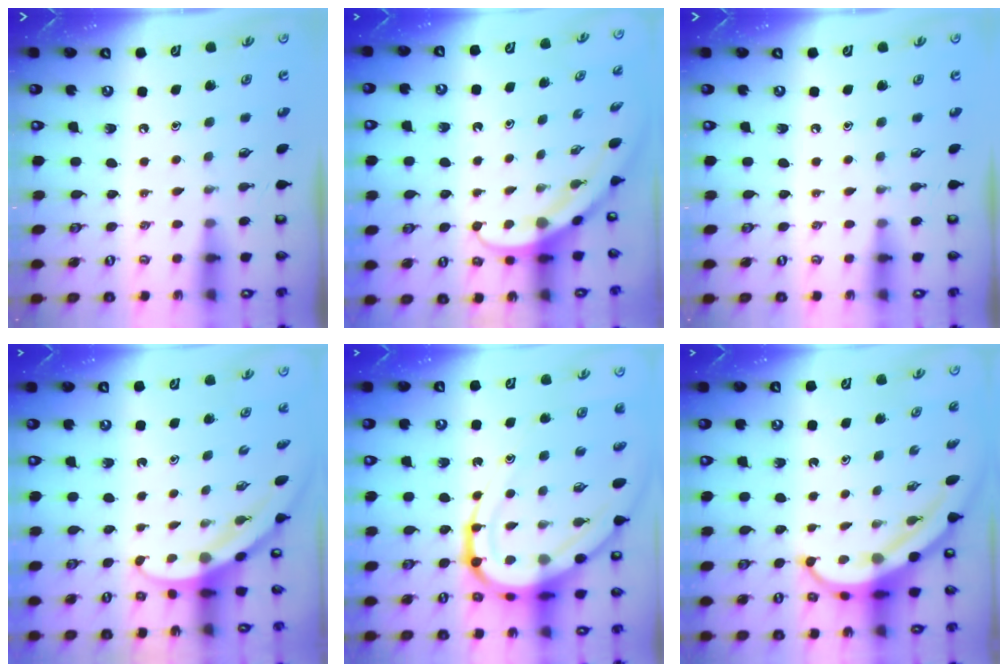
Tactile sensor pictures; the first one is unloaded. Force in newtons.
{"total": 3.9, "press": 3.9, "slide": 0.2}
{"total": 0.0}
{"total": 3.1, "press": 3.1, "slide": 0.1}
{"total": 21.5, "press": 21.4, "slide": 2.2}
{"total": 7.8, "press": 7.7, "slide": 0.9}